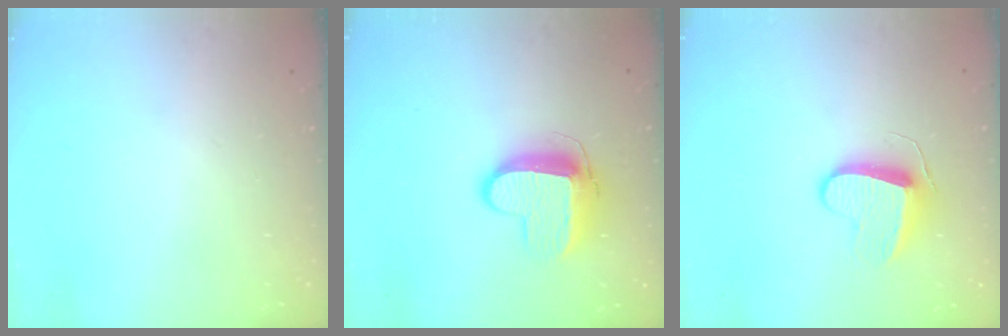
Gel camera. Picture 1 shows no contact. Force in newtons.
{"total": 11.1, "press": 11.1, "slide": 1.0}
{"total": 9.1, "press": 9.0, "slide": 0.6}